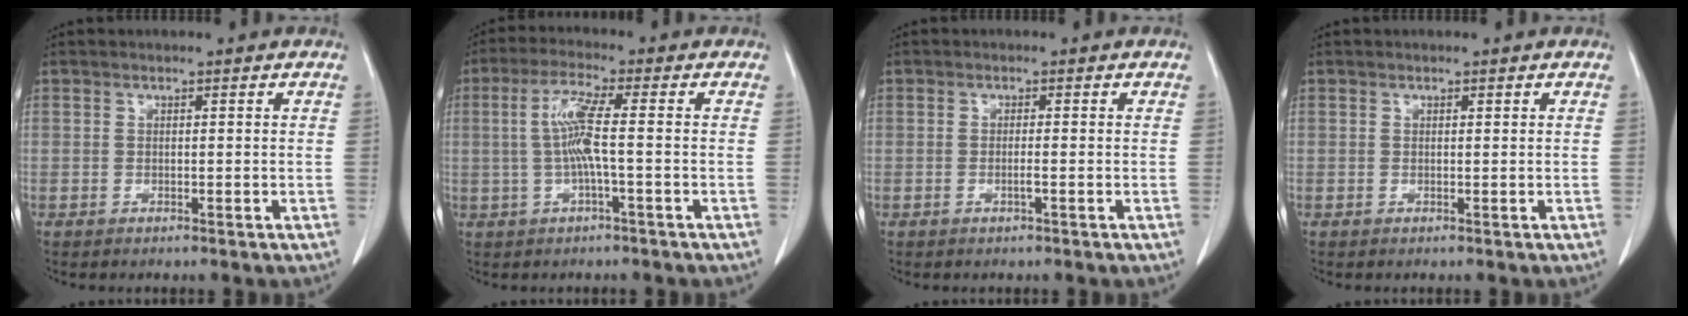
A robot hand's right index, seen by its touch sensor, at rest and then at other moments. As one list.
[{"total": 6.2, "force": [-0.1, 0.2, 6.2], "torque": [-0.127, 0.011, -0.003]}, {"total": 1.2, "force": [-0.4, -0.1, 1.1], "torque": [-0.023, -0.001, -0.007]}, {"total": 0.0}]